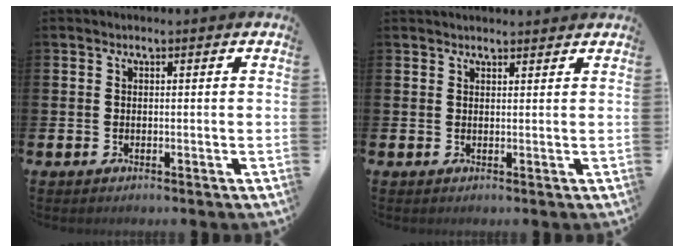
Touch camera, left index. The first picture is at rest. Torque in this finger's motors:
{"motor_torque": [0.12, -0.92, 0.44, 0.12]}